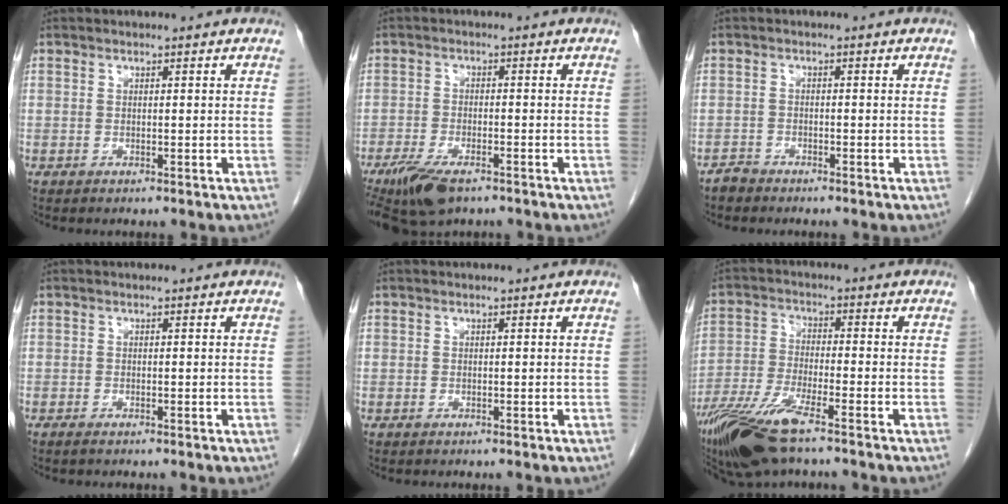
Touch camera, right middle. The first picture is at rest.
{"total": 8.3, "force": [-5.7, 2.9, 5.3], "torque": [-0.096, -0.015, -0.098]}
{"total": 1.4, "force": [-1.4, 0.4, -0.1], "torque": [0.003, 0.000, -0.028]}
{"total": 0.6, "force": [-0.5, 0.0, 0.4], "torque": [-0.009, -0.001, -0.008]}
{"total": 0.0}
{"total": 10.9, "force": [-7.6, 1.6, 7.6], "torque": [-0.151, -0.025, -0.142]}